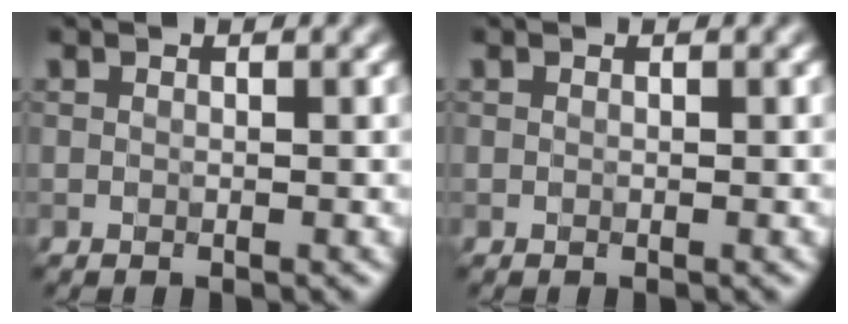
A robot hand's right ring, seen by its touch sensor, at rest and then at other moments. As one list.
[{"total": 0.0}]